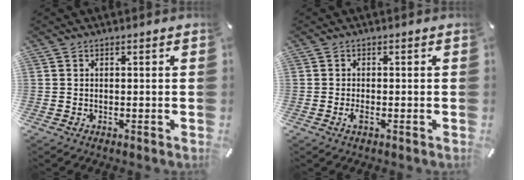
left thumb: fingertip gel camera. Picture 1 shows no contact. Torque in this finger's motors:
{"motor_torque": [0.00, 0.01, 0.07, 0.08, 0.00]}